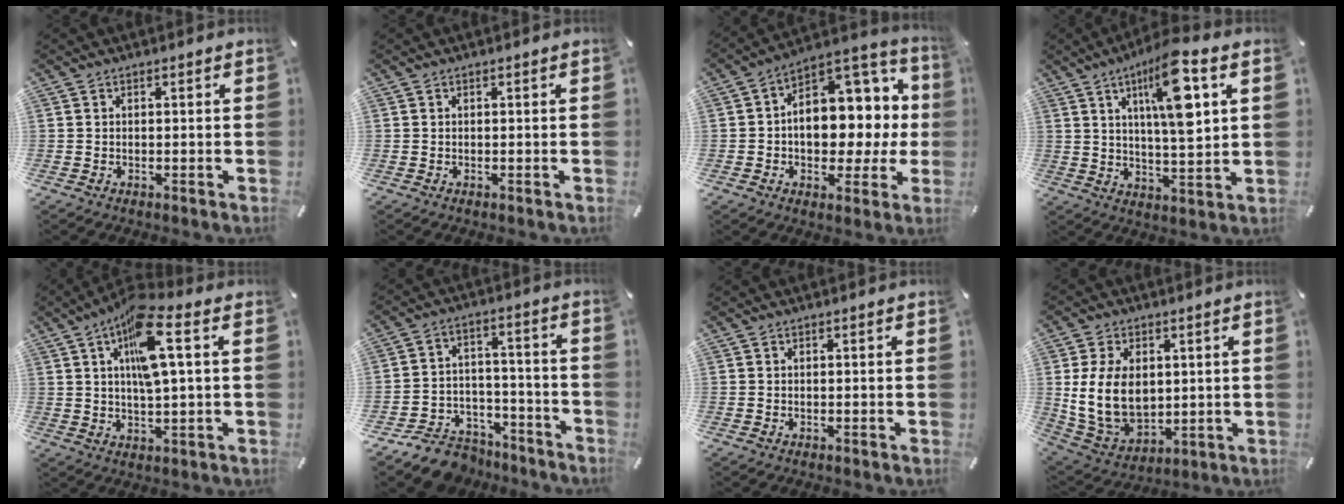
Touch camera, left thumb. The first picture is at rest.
{"total": 0.0}
{"total": 13.7, "force": [0.6, 10.2, 9.0], "torque": [-0.103, -0.022, 0.018]}
{"total": 15.1, "force": [6.0, 4.1, 13.2], "torque": [-0.221, -0.016, 0.091]}
{"total": 12.9, "force": [4.2, 3.3, 11.8], "torque": [-0.223, -0.005, 0.066]}
{"total": 10.6, "force": [-8.4, 6.0, 2.1], "torque": [-0.019, 0.063, -0.149]}
{"total": 0.0}
{"total": 13.8, "force": [2.0, 10.1, 9.1], "torque": [-0.195, -0.001, 0.036]}